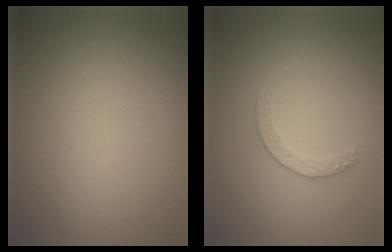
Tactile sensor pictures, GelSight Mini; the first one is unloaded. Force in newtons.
{"total": 1.5, "press": 0.9, "slide": 1.2}